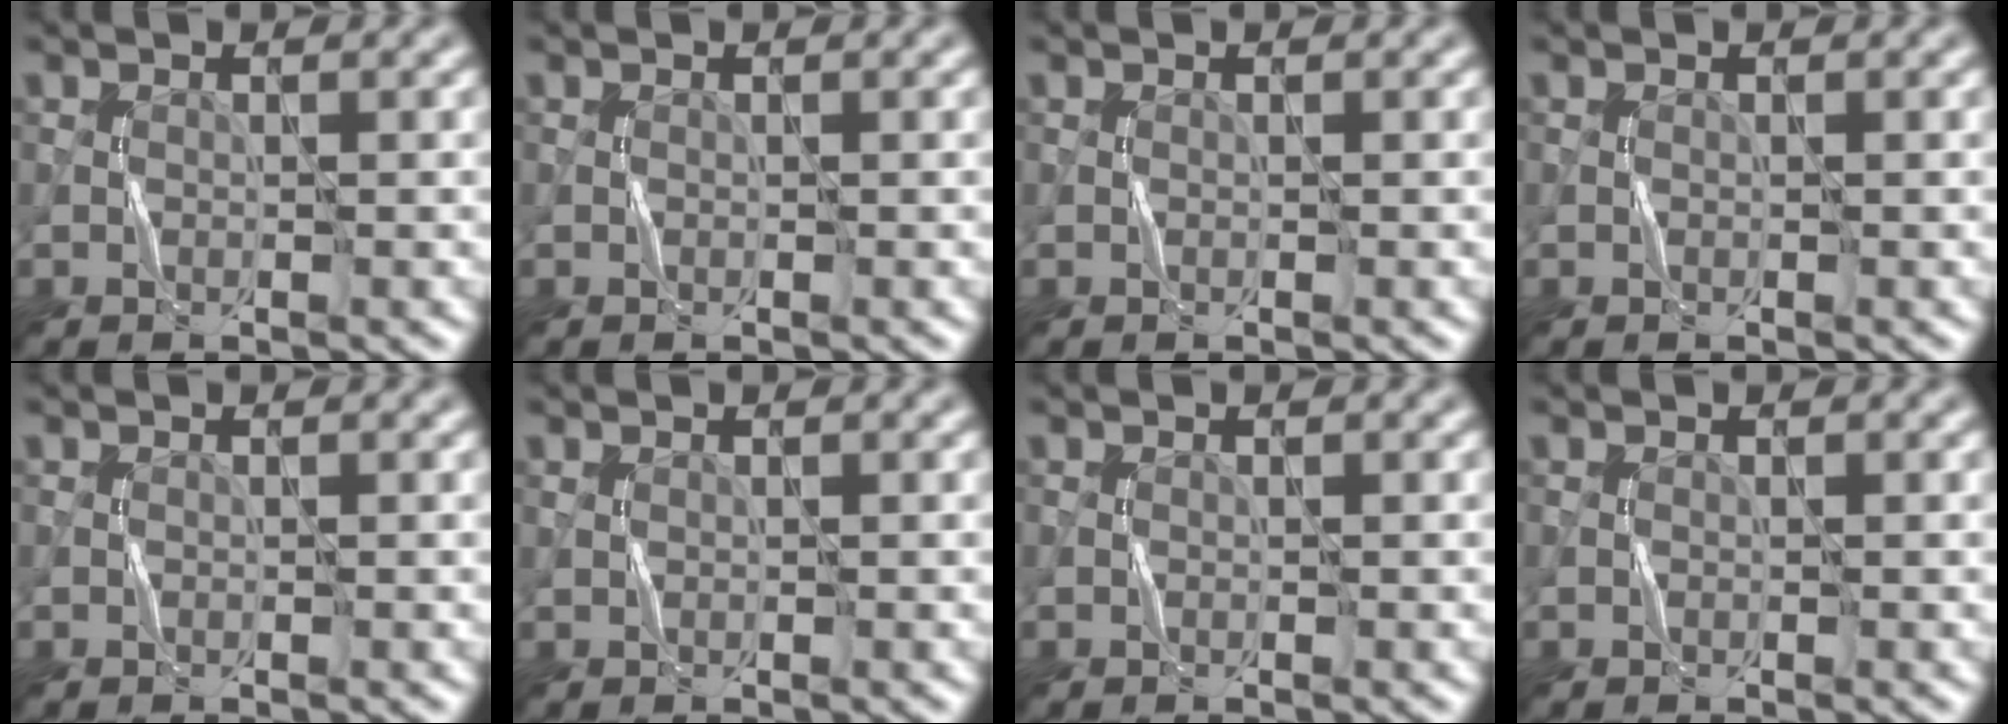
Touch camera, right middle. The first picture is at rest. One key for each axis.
{"total": 0.0}
{"total": 0.0}
{"total": 0.0}
{"total": 0.0}
{"total": 0.0}
{"total": 0.0}
{"total": 0.0}